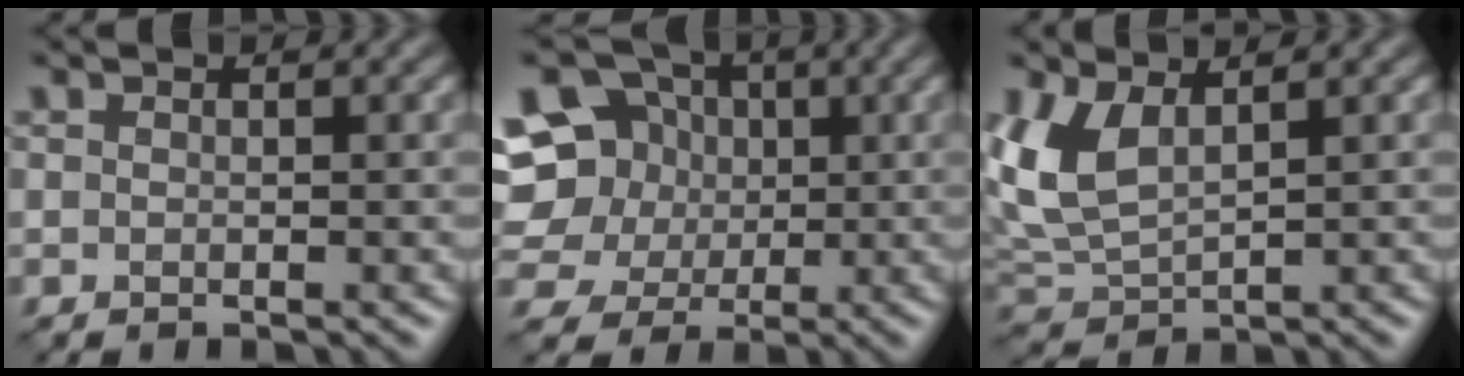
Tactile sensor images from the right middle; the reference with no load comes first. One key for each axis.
{"total": 9.6, "fx": 2.8, "fy": 8.0, "fz": 4.5, "tx": -0.118, "ty": 0.037, "tz": 0.024}
{"total": 4.6, "fx": 1.8, "fy": 2.5, "fz": 3.5, "tx": -0.090, "ty": 0.001, "tz": 0.040}